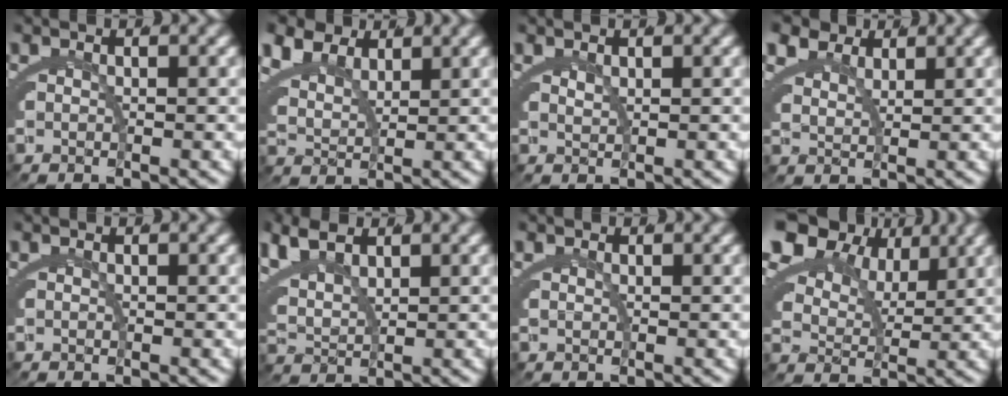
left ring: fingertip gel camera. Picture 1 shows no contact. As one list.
[{"total": 5.4, "force": [3.1, 3.5, 2.7], "torque": [-0.075, -0.008, 0.059]}, {"total": 1.1, "force": [0.8, -0.7, 0.2], "torque": [-0.004, -0.009, 0.024]}, {"total": 4.0, "force": [2.9, 2.1, 1.8], "torque": [-0.049, -0.011, 0.059]}, {"total": 0.0}, {"total": 5.2, "force": [2.9, 3.3, 2.8], "torque": [-0.086, -0.003, 0.058]}, {"total": 0.7, "force": [0.6, 0.4, 0.2], "torque": [-0.010, -0.007, 0.016]}, {"total": 8.3, "force": [4.8, 4.8, 4.7], "torque": [-0.097, 0.007, 0.080]}]